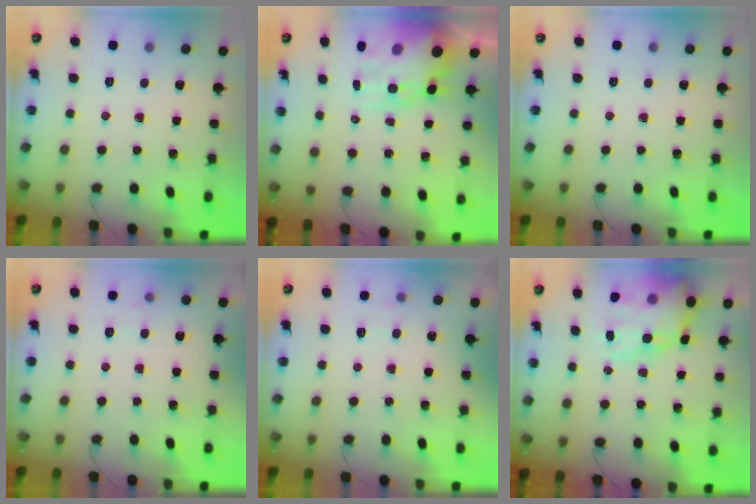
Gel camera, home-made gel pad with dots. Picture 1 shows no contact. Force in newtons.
{"total": 12.9, "press": 12.5, "slide": 3.2}
{"total": 0.0}
{"total": 5.5, "press": 5.3, "slide": 1.5}
{"total": 3.6, "press": 3.0, "slide": 2.0}
{"total": 20.0, "press": 19.6, "slide": 4.3}